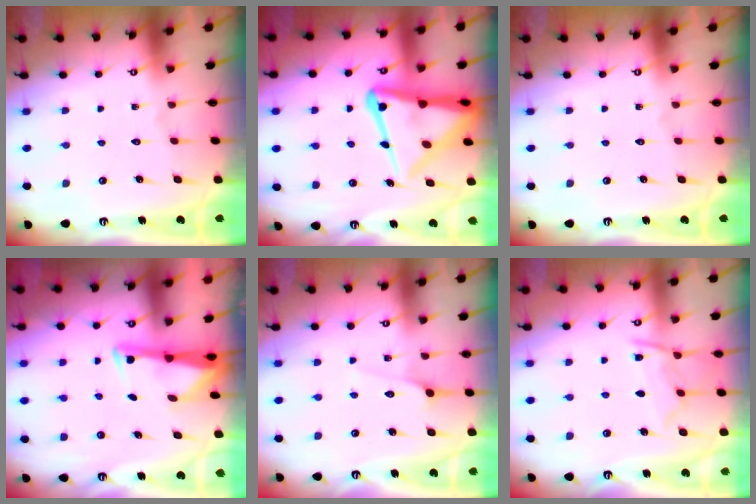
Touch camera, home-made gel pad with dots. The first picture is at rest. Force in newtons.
{"total": 16.3, "press": 16.2, "slide": 1.7}
{"total": 0.0}
{"total": 2.9, "press": 2.9, "slide": 0.4}
{"total": 4.2, "press": 4.1, "slide": 0.6}
{"total": 9.7, "press": 9.7, "slide": 0.8}